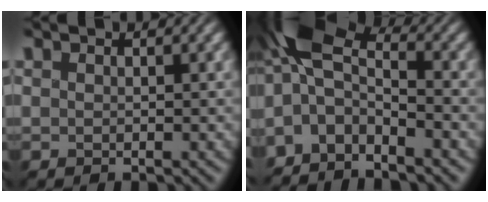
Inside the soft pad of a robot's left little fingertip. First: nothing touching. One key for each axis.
{"total": 6.1, "fx": -2.9, "fy": 3.0, "fz": 4.4, "tx": -0.079, "ty": 0.020, "tz": -0.071}